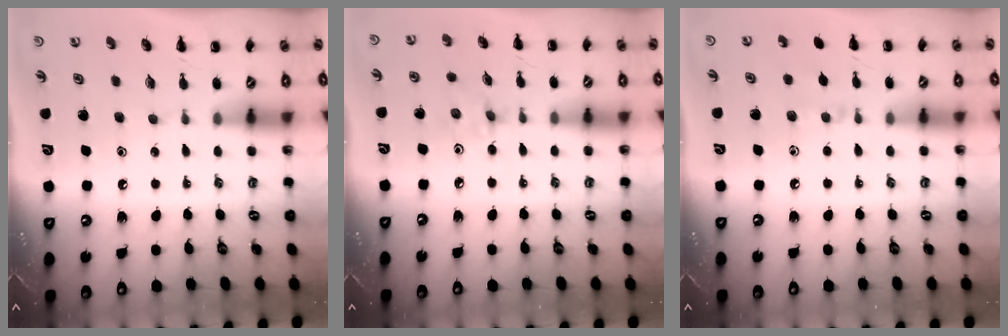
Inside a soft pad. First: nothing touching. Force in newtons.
{"total": 3.0, "press": 2.8, "slide": 0.9}
{"total": 4.6, "press": 4.4, "slide": 1.5}